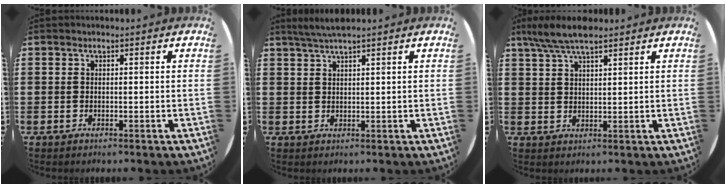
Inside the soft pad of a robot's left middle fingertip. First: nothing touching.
{"total": 2.7, "force": [2.3, 0.0, 1.4], "torque": [-0.029, 0.002, 0.041]}
{"total": 5.8, "force": [4.7, 1.3, 3.1], "torque": [-0.069, -0.004, 0.085]}